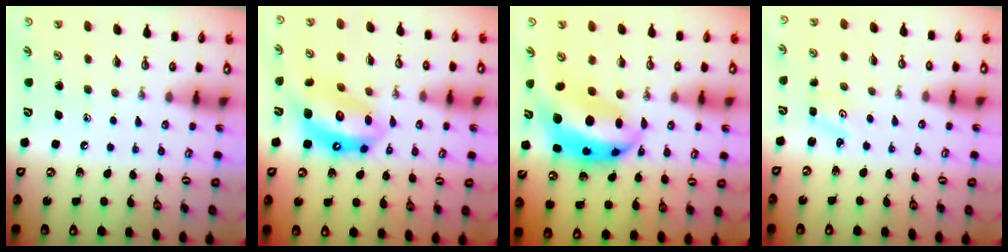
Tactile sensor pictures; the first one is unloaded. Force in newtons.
{"total": 14.3, "press": 14.3, "slide": 1.3}
{"total": 12.1, "press": 12.0, "slide": 1.4}
{"total": 1.3, "press": 1.3, "slide": 0.2}